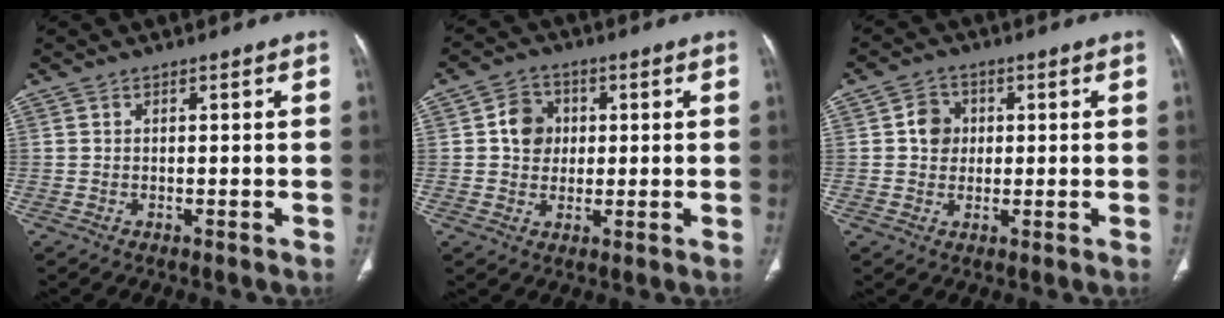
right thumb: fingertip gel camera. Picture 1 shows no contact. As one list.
[{"total": 6.4, "force": [1.0, 5.5, 3.1], "torque": [-0.024, 0.003, 0.011]}, {"total": 4.8, "force": [0.7, 4.2, 2.1], "torque": [-0.014, 0.004, 0.007]}]